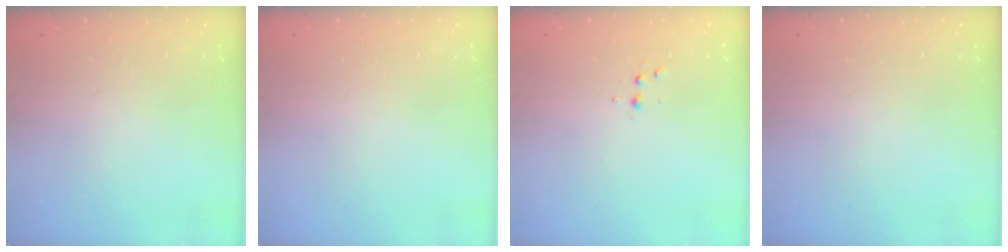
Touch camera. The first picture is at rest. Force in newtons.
{"total": 0.0}
{"total": 3.7, "press": 3.5, "slide": 1.1}
{"total": 0.0}